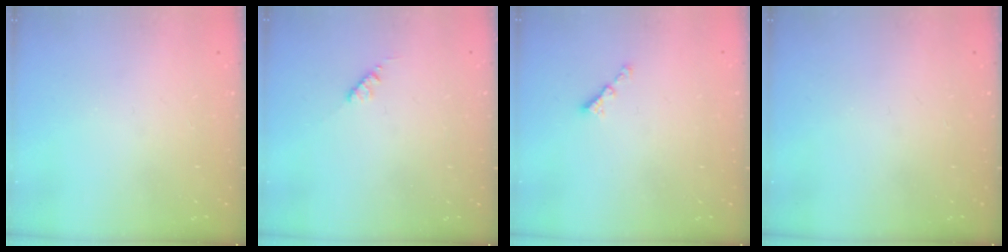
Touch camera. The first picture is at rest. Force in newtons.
{"total": 2.8, "press": 2.8, "slide": 0.4}
{"total": 2.1, "press": 2.1, "slide": 0.4}
{"total": 0.0}